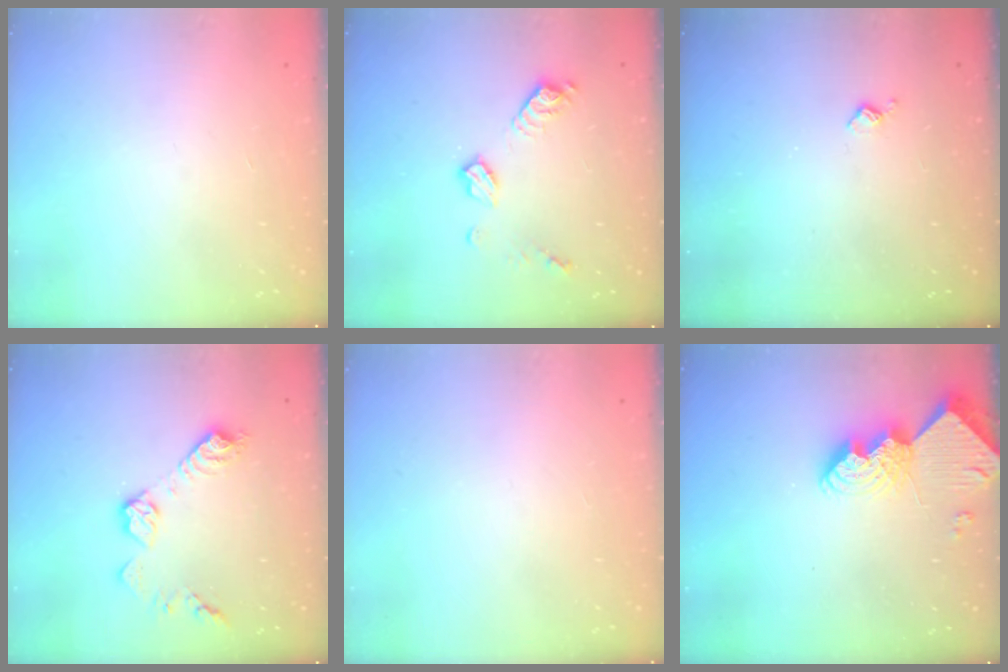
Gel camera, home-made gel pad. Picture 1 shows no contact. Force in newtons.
{"total": 9.8, "press": 9.8, "slide": 0.4}
{"total": 3.2, "press": 3.2, "slide": 0.6}
{"total": 10.6, "press": 10.6, "slide": 0.4}
{"total": 0.0}
{"total": 9.5, "press": 9.5, "slide": 0.8}